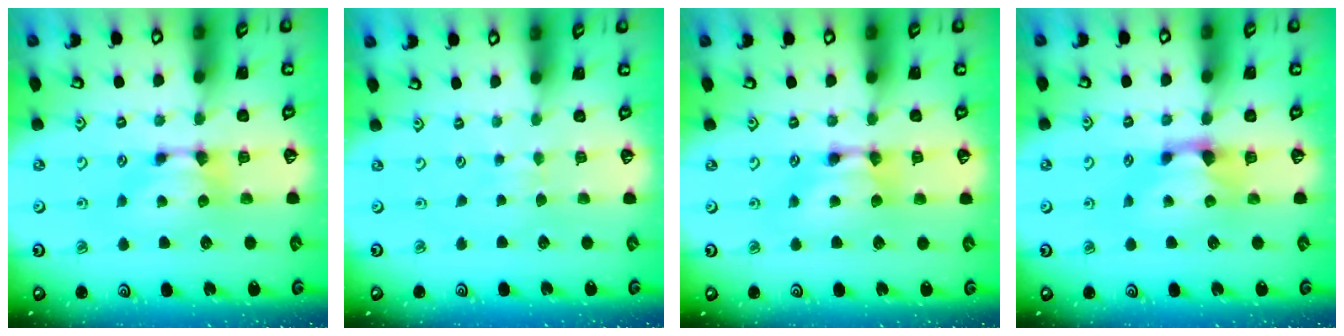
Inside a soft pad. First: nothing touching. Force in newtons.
{"total": 3.5, "press": 3.5, "slide": 0.4}
{"total": 1.8, "press": 1.7, "slide": 0.0}
{"total": 1.3, "press": 0.4, "slide": 1.3}